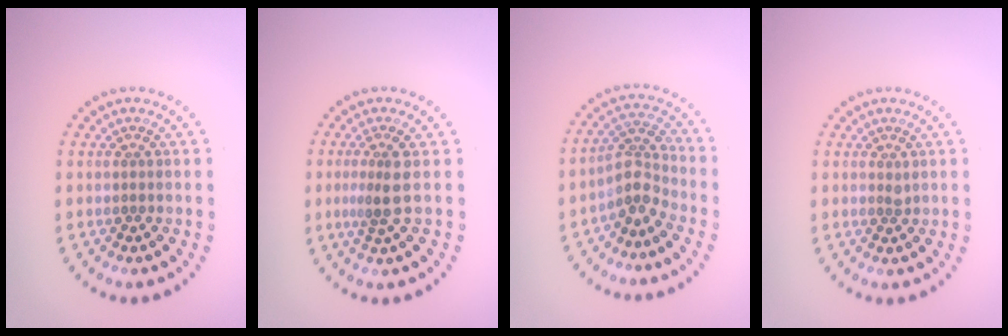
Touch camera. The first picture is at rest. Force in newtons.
{"total": 2.4, "press": 1.8, "slide": 1.6}
{"total": 2.9, "press": 2.2, "slide": 1.8}
{"total": 0.6, "press": 0.5, "slide": 0.3}